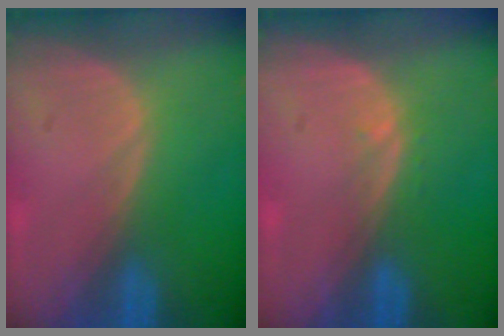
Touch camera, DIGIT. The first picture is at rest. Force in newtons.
{"total": 0.7, "press": 0.7, "slide": 0.2}